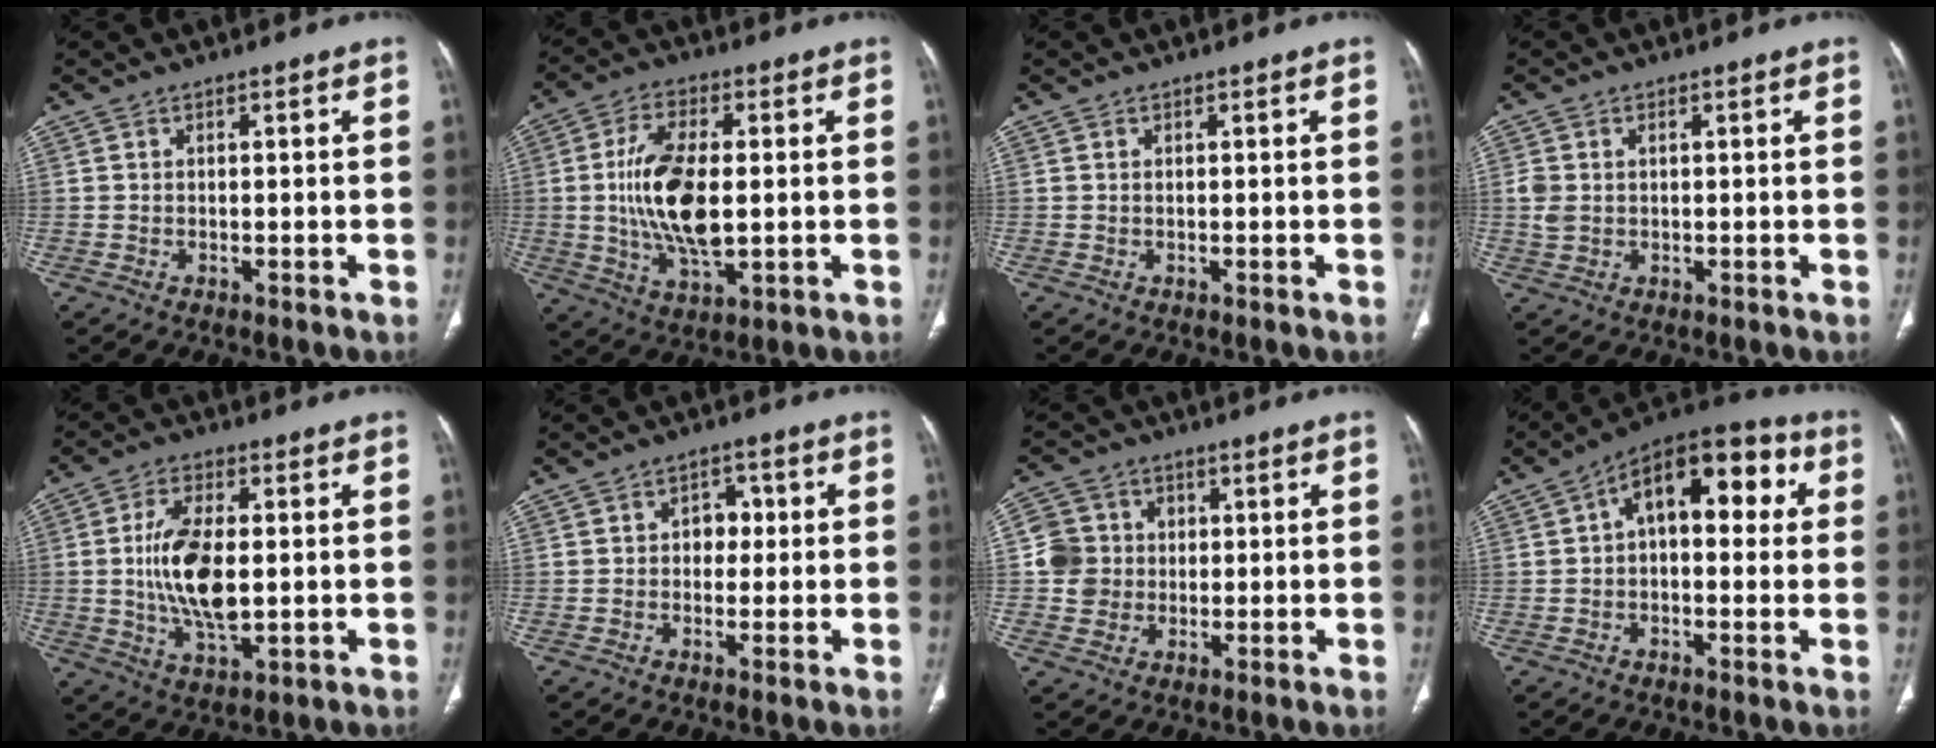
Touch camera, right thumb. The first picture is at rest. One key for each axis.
{"total": 14.5, "fx": 0.3, "fy": 6.8, "fz": 12.9, "tx": -0.247, "ty": -0.009, "tz": 0.009}
{"total": 0.0}
{"total": 3.6, "fx": 0.5, "fy": 2.5, "fz": 2.6, "tx": -0.069, "ty": 0.010, "tz": 0.016}
{"total": 12.8, "fx": 0.3, "fy": 6.1, "fz": 11.3, "tx": -0.214, "ty": -0.008, "tz": 0.010}
{"total": 4.0, "fx": 0.3, "fy": 3.1, "fz": 2.5, "tx": -0.009, "ty": 0.010, "tz": -0.003}
{"total": 7.3, "fx": 0.4, "fy": 7.0, "fz": 1.8, "tx": -0.010, "ty": 0.010, "tz": 0.005}
{"total": 15.5, "fx": 3.3, "fy": 8.3, "fz": 12.6, "tx": -0.143, "ty": 0.040, "tz": 0.039}